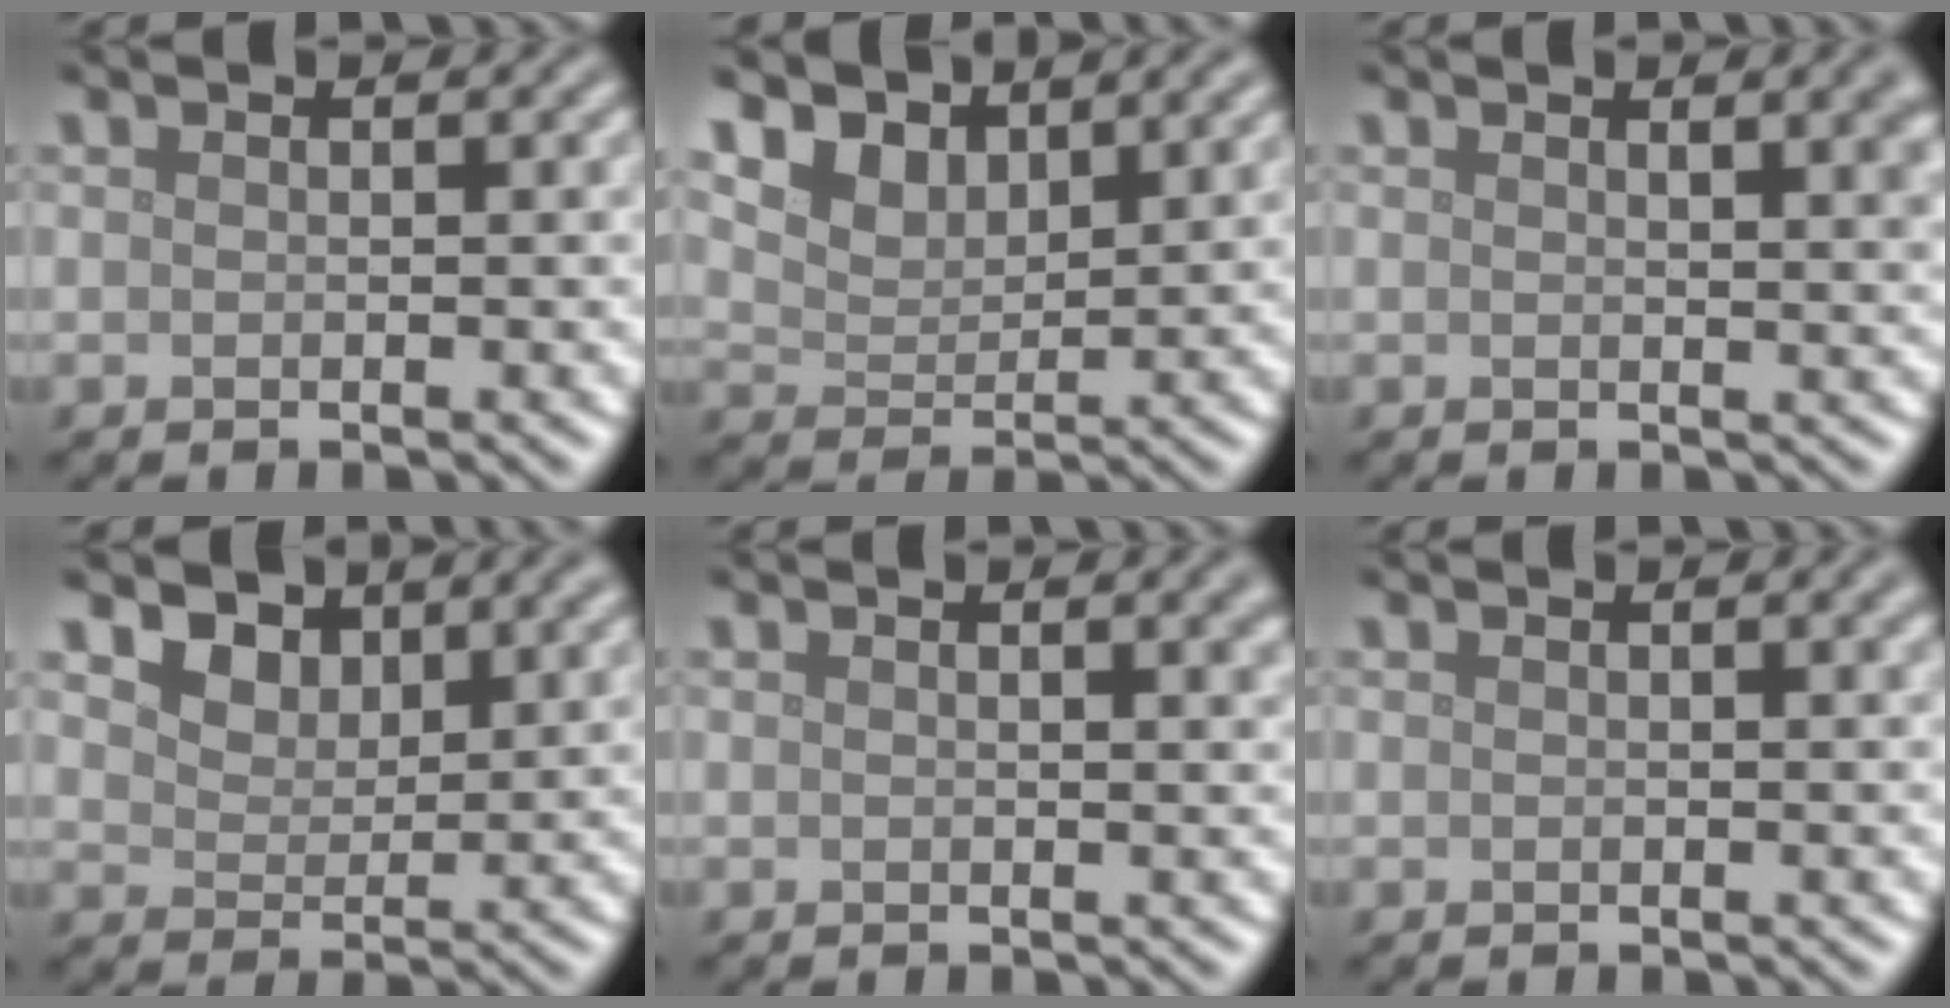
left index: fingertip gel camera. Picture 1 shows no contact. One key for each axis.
{"total": 5.4, "fx": 4.5, "fy": 2.3, "fz": 1.8, "tx": -0.058, "ty": -0.015, "tz": 0.087}
{"total": 3.1, "fx": 1.5, "fy": 1.1, "fz": 2.5, "tx": -0.015, "ty": 0.007, "tz": 0.019}
{"total": 4.0, "fx": 3.0, "fy": 2.2, "fz": 1.4, "tx": -0.041, "ty": -0.015, "tz": 0.055}
{"total": 1.8, "fx": 0.9, "fy": 0.6, "fz": 1.5, "tx": -0.008, "ty": 0.005, "tz": 0.010}
{"total": 1.3, "fx": 0.6, "fy": 0.4, "fz": 1.1, "tx": -0.010, "ty": 0.006, "tz": 0.008}